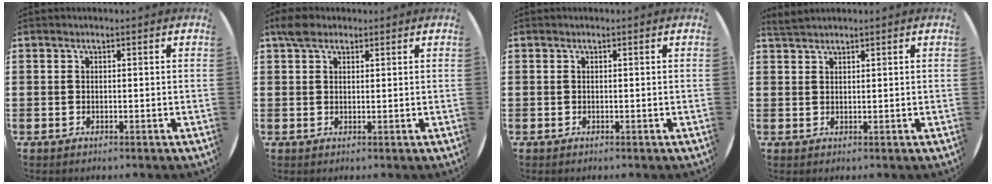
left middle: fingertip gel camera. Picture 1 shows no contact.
{"total": 2.4, "force": [1.8, 1.2, 1.1], "torque": [-0.016, 0.003, 0.032]}
{"total": 0.0}
{"total": 1.6, "force": [1.5, 0.0, 0.3], "torque": [-0.008, 0.001, 0.030]}